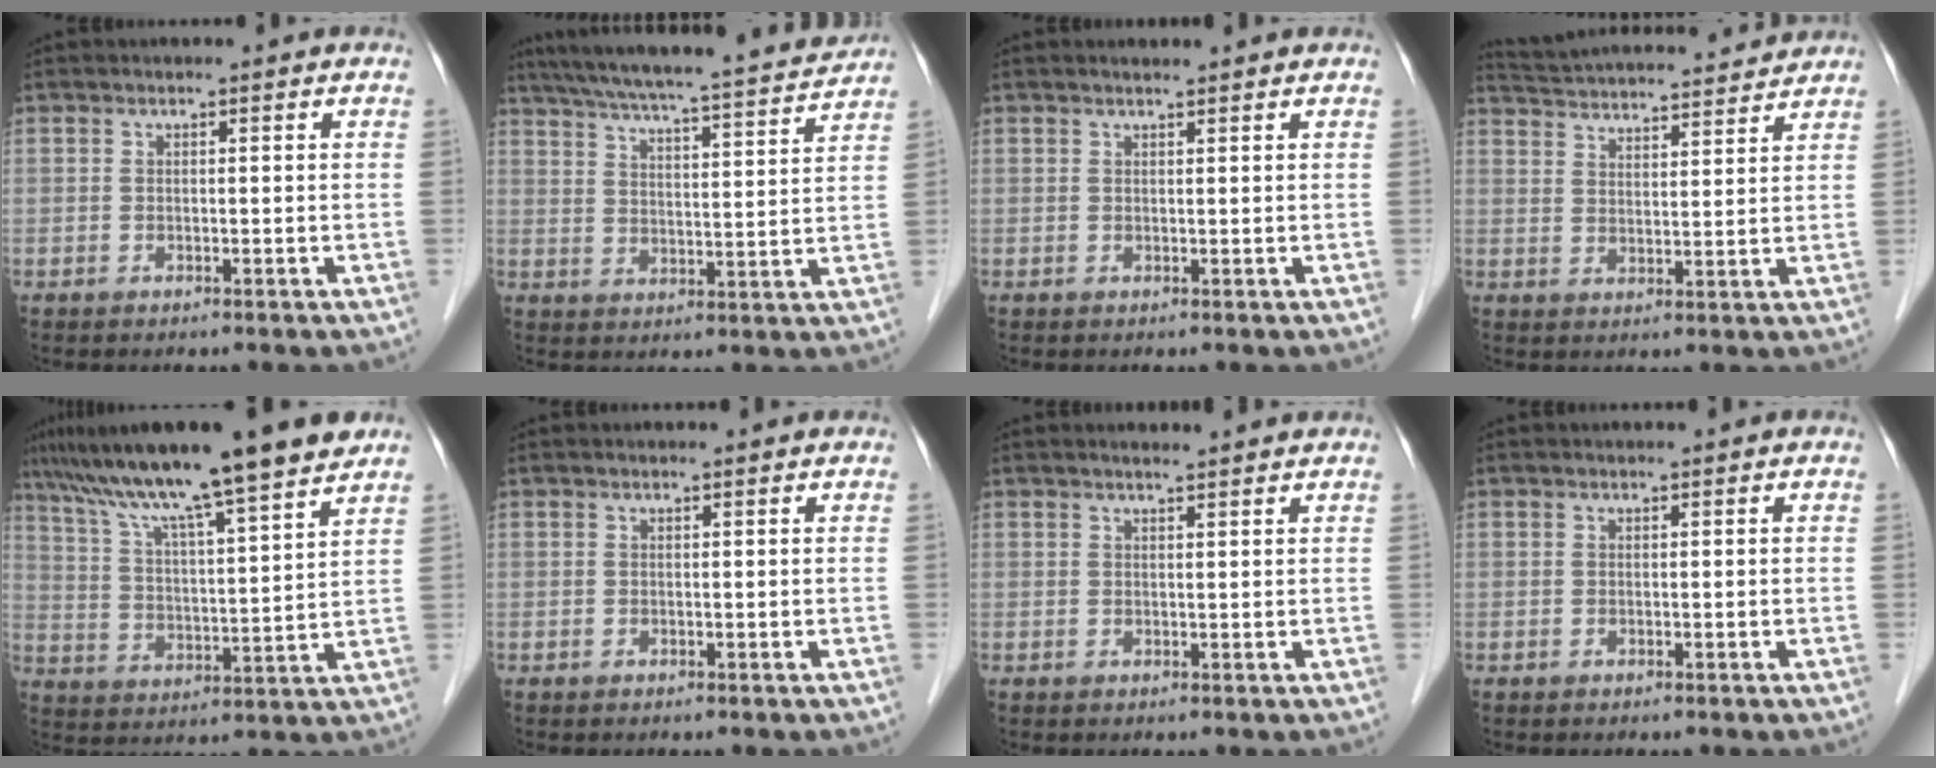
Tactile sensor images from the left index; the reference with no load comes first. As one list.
[{"total": 20.5, "force": [18.5, 0.6, 8.8], "torque": [-0.147, 0.001, 0.259]}, {"total": 1.9, "force": [1.7, 0.1, 0.6], "torque": [-0.012, 0.014, 0.026]}, {"total": 17.6, "force": [16.6, 1.9, 5.3], "torque": [-0.097, 0.029, 0.245]}, {"total": 18.7, "force": [14.5, 0.1, 11.8], "torque": [-0.198, 0.028, 0.232]}, {"total": 0.0}, {"total": 3.1, "force": [2.8, 0.0, 1.2], "torque": [-0.019, 0.014, 0.038]}, {"total": 0.0}]